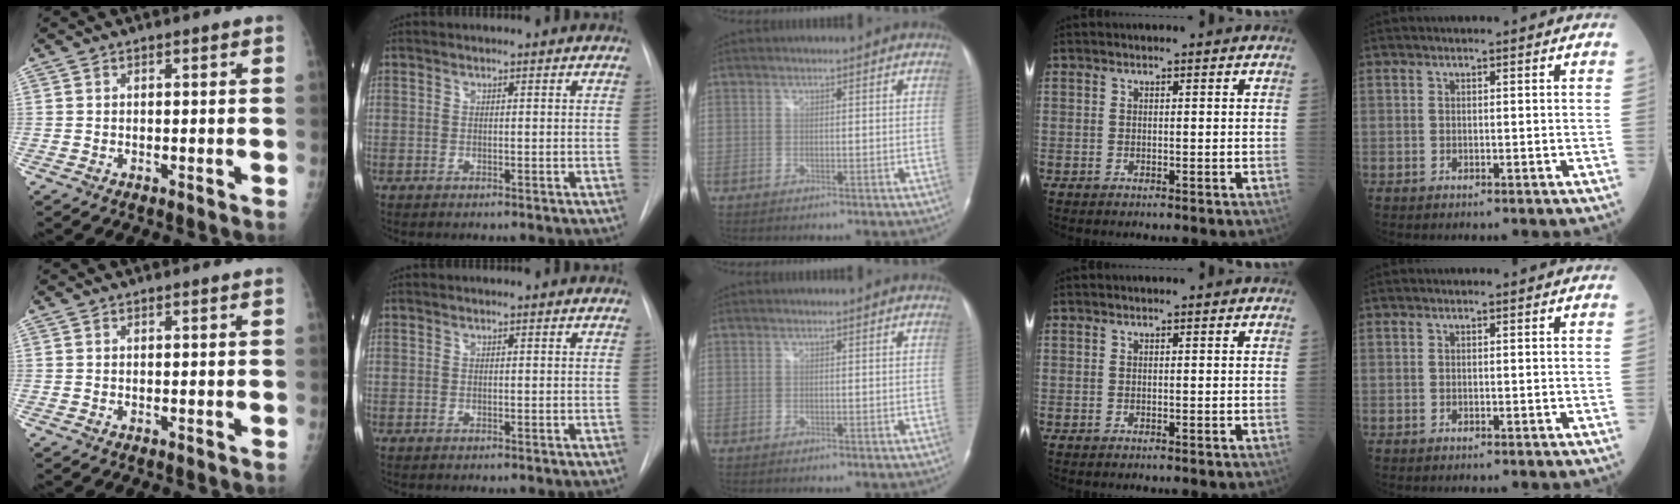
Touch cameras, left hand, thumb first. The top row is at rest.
{}